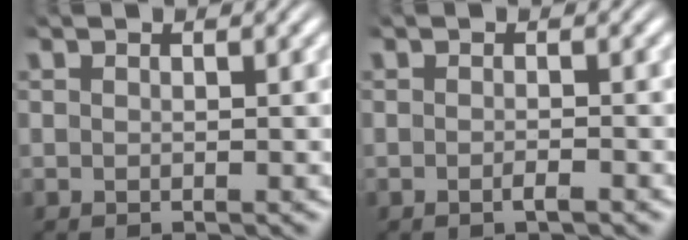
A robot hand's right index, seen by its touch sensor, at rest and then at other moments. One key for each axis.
{"total": 0.9, "fx": -0.7, "fy": 0.1, "fz": 0.5, "tx": -0.011, "ty": 0.005, "tz": -0.018}